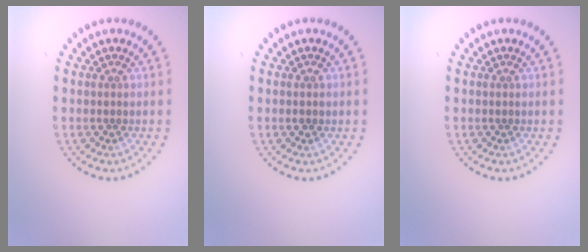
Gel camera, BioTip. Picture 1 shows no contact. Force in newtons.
{"total": 0.9, "press": 0.9, "slide": 0.1}
{"total": 0.0}